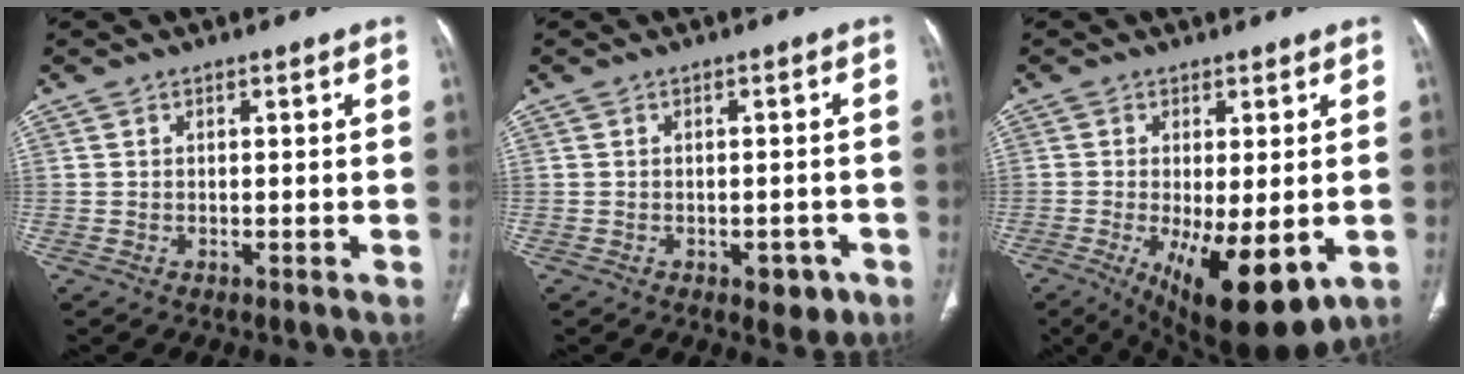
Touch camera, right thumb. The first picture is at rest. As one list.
[{"total": 4.2, "force": [-2.0, 2.5, 2.7], "torque": [-0.015, 0.010, -0.020]}, {"total": 15.2, "force": [-4.8, 5.7, 13.2], "torque": [-0.190, -0.024, -0.055]}]